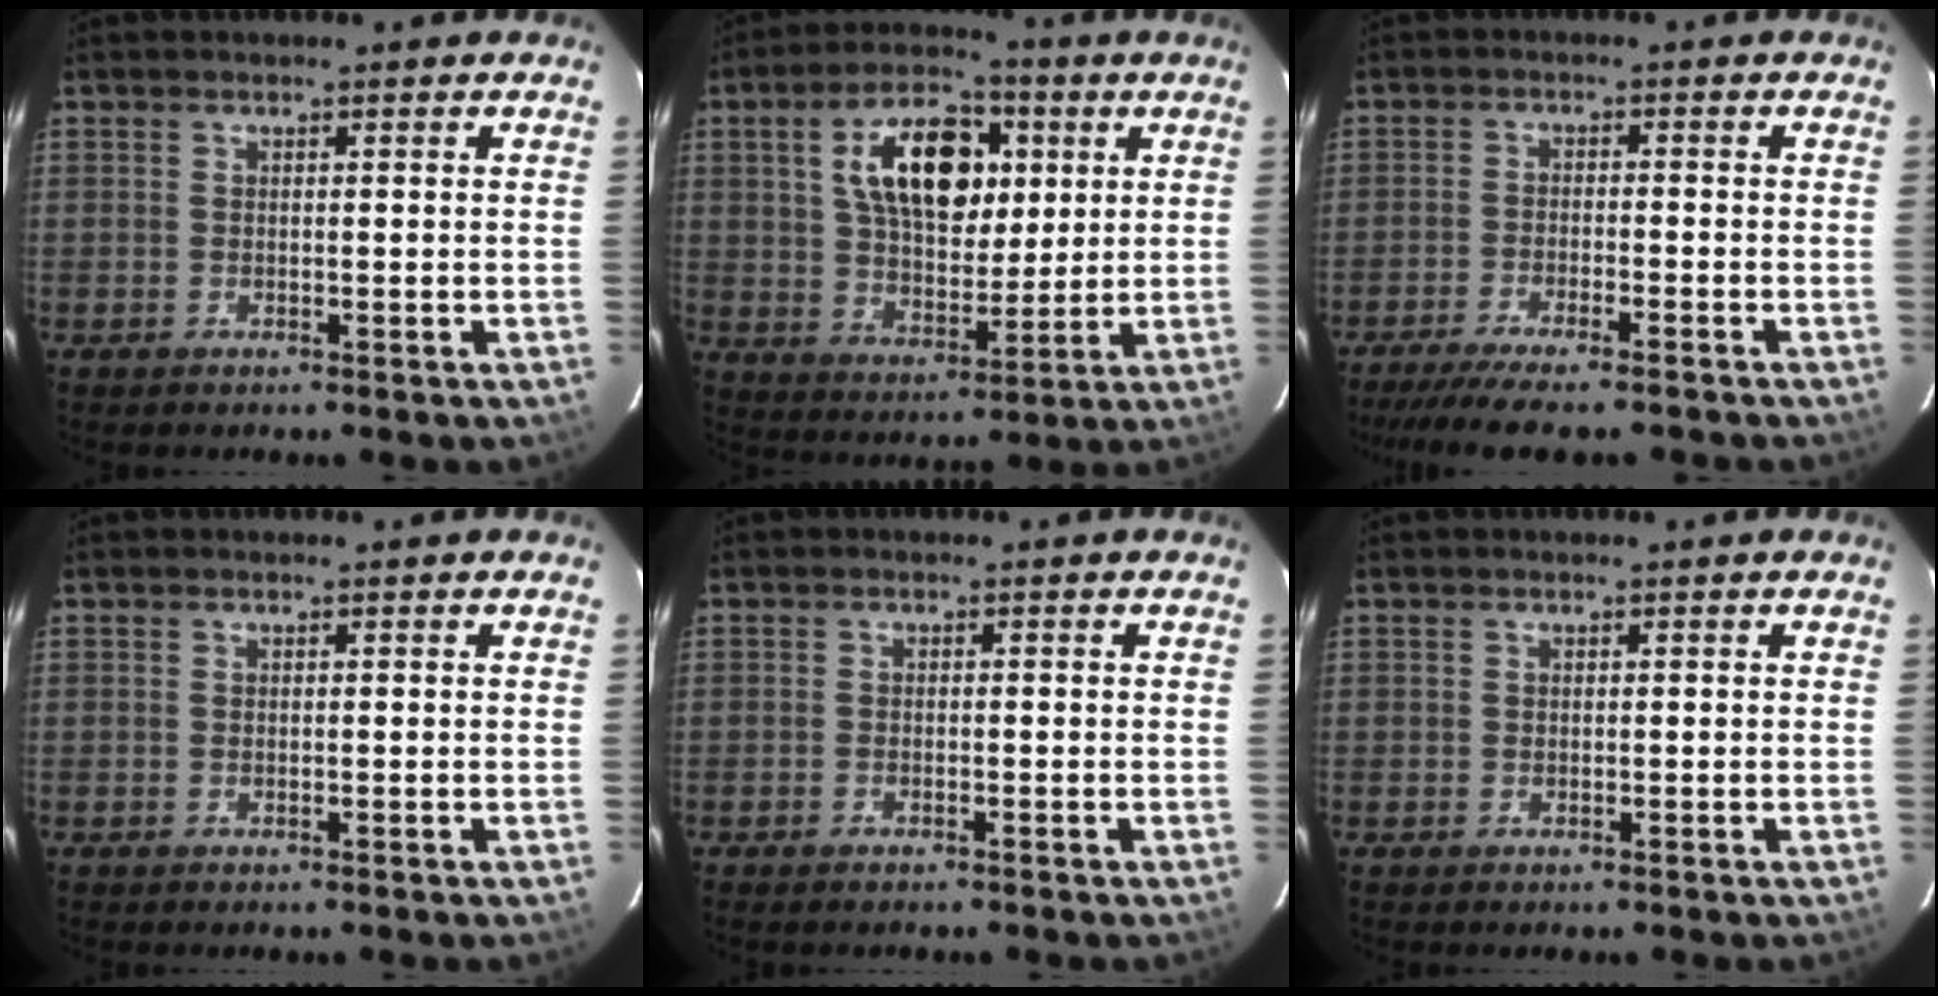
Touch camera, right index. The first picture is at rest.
{"total": 14.4, "force": [4.5, 8.1, 11.1], "torque": [-0.186, 0.023, 0.078]}
{"total": 11.1, "force": [-10.1, 0.7, 4.5], "torque": [-0.104, -0.027, -0.160]}
{"total": 0.0}
{"total": 1.3, "force": [-1.1, -0.2, -0.7], "torque": [0.003, 0.001, -0.023]}
{"total": 0.0}